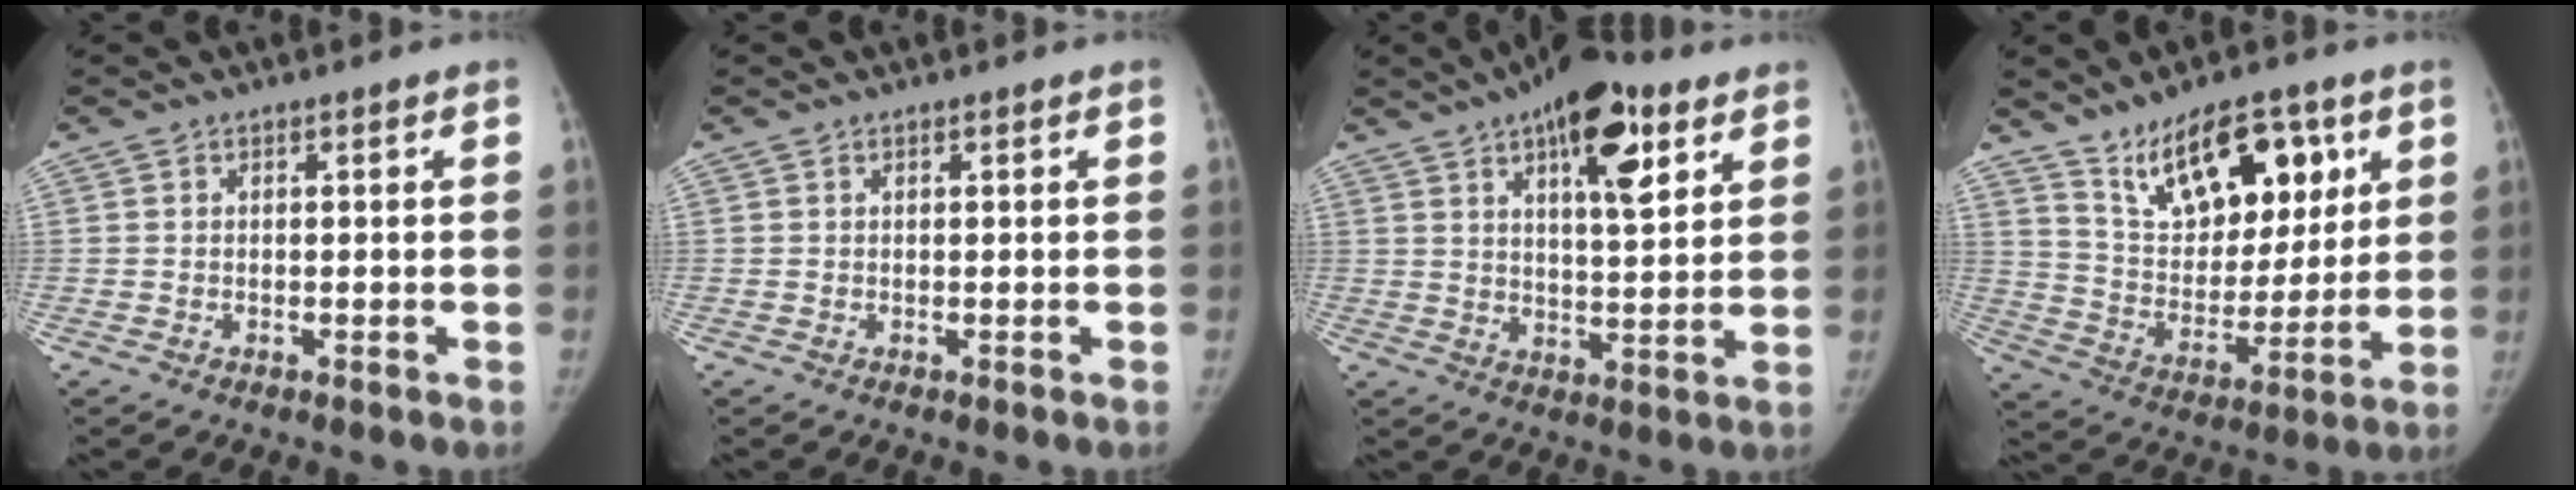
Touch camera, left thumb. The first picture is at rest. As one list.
[{"total": 0.0}, {"total": 14.9, "force": [7.7, 5.8, 11.4], "torque": [-0.138, -0.026, 0.111]}, {"total": 18.5, "force": [10.1, 9.3, 12.4], "torque": [-0.150, -0.048, 0.182]}]